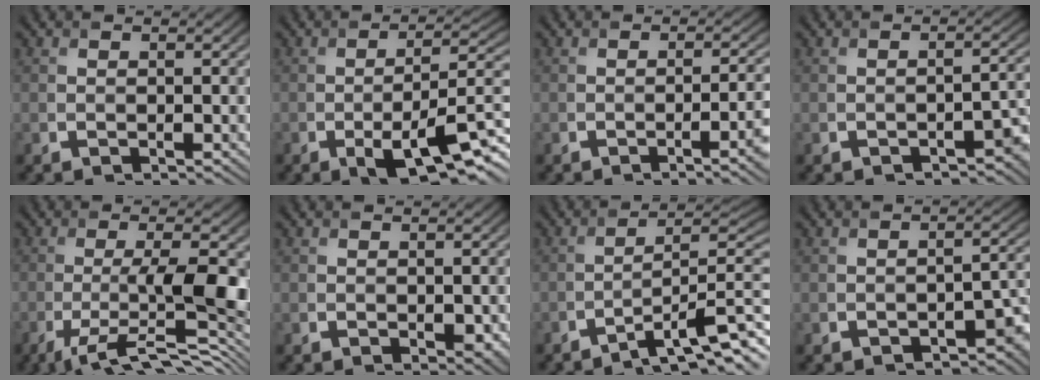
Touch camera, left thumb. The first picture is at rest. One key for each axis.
{"total": 9.1, "fx": -3.5, "fy": 2.8, "fz": 7.9, "tx": -0.135, "ty": -0.011, "tz": -0.053}
{"total": 4.6, "fx": -1.6, "fy": 1.3, "fz": 4.2, "tx": -0.047, "ty": 0.003, "tz": -0.025}
{"total": 3.5, "fx": -2.3, "fy": 1.3, "fz": 2.3, "tx": -0.024, "ty": -0.001, "tz": -0.028}
{"total": 10.8, "fx": -2.9, "fy": 2.6, "fz": 10.1, "tx": -0.170, "ty": -0.005, "tz": -0.045}
{"total": 1.3, "fx": -0.2, "fy": 0.9, "fz": 1.0, "tx": -0.016, "ty": -0.007, "tz": 0.002}
{"total": 8.5, "fx": -5.4, "fy": 1.5, "fz": 6.4, "tx": -0.093, "ty": 0.011, "tz": -0.086}
{"total": 4.7, "fx": -3.0, "fy": 2.1, "fz": 3.0, "tx": -0.031, "ty": -0.007, "tz": -0.040}